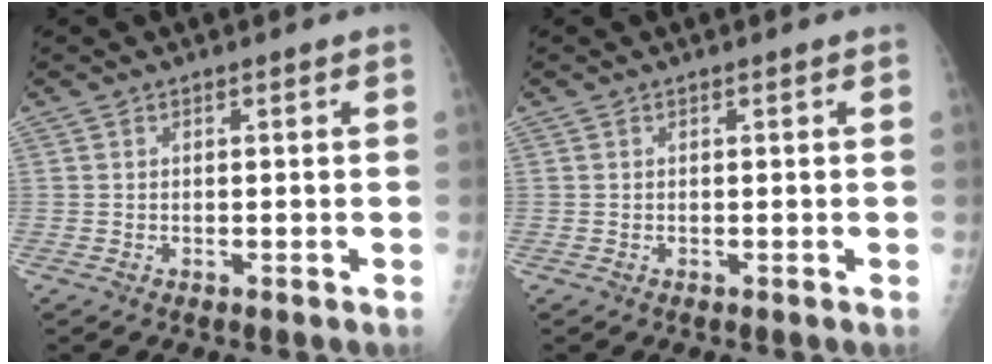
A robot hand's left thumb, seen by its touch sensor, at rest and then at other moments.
{"total": 0.0}